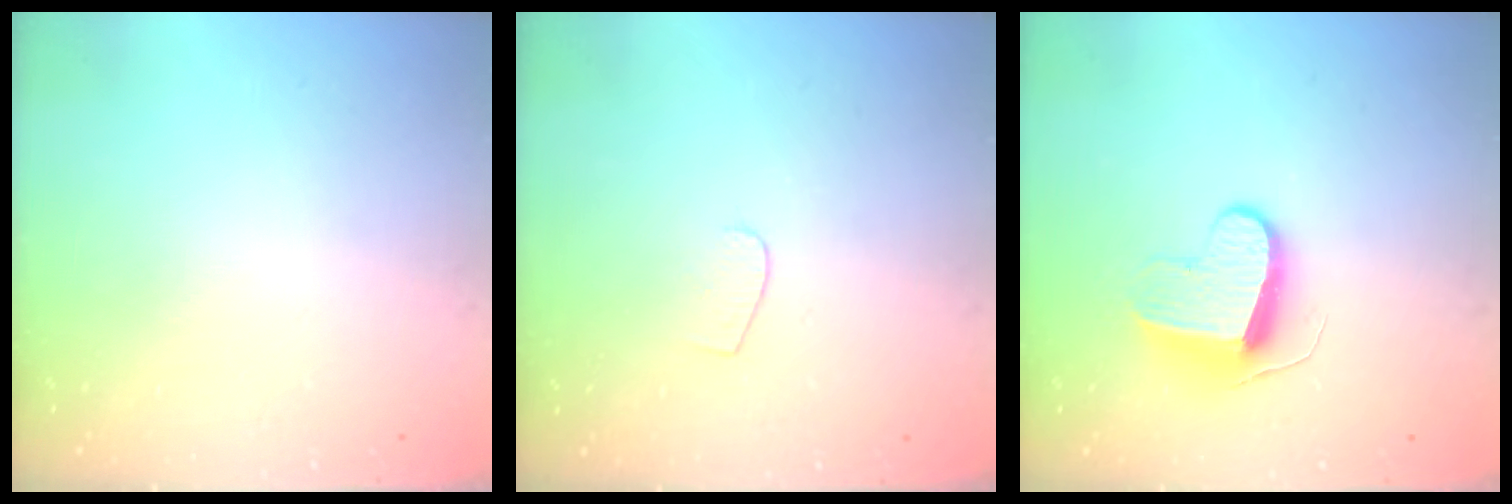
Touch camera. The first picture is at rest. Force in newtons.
{"total": 3.7, "press": 3.7, "slide": 0.3}
{"total": 9.0, "press": 9.0, "slide": 0.1}